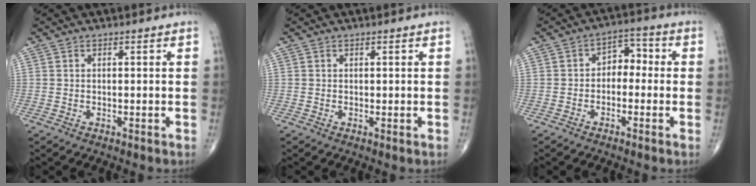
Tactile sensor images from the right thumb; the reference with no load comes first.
{"total": 0.0}
{"total": 5.2, "force": [-0.8, 3.7, 3.6], "torque": [-0.028, 0.030, -0.028]}